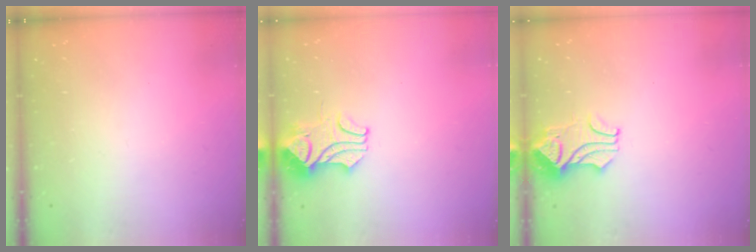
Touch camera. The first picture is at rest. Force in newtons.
{"total": 2.5, "press": 2.4, "slide": 0.8}
{"total": 2.1, "press": 2.0, "slide": 0.7}